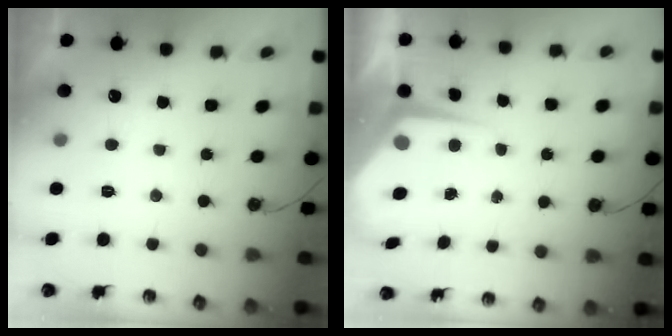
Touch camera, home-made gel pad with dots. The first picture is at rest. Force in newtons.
{"total": 5.9, "press": 5.9, "slide": 0.4}